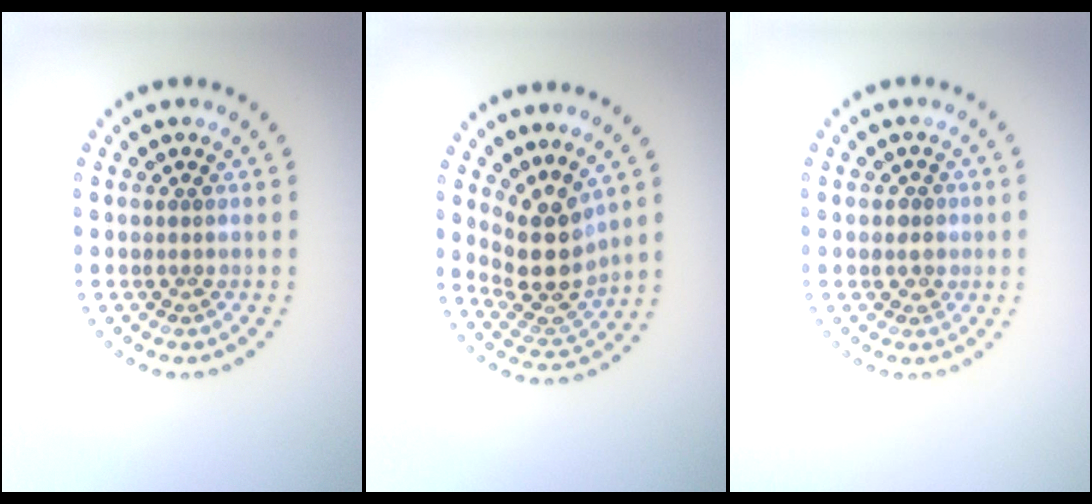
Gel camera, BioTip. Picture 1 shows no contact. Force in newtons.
{"total": 4.3, "press": 3.3, "slide": 2.8}
{"total": 1.1, "press": 0.9, "slide": 0.7}